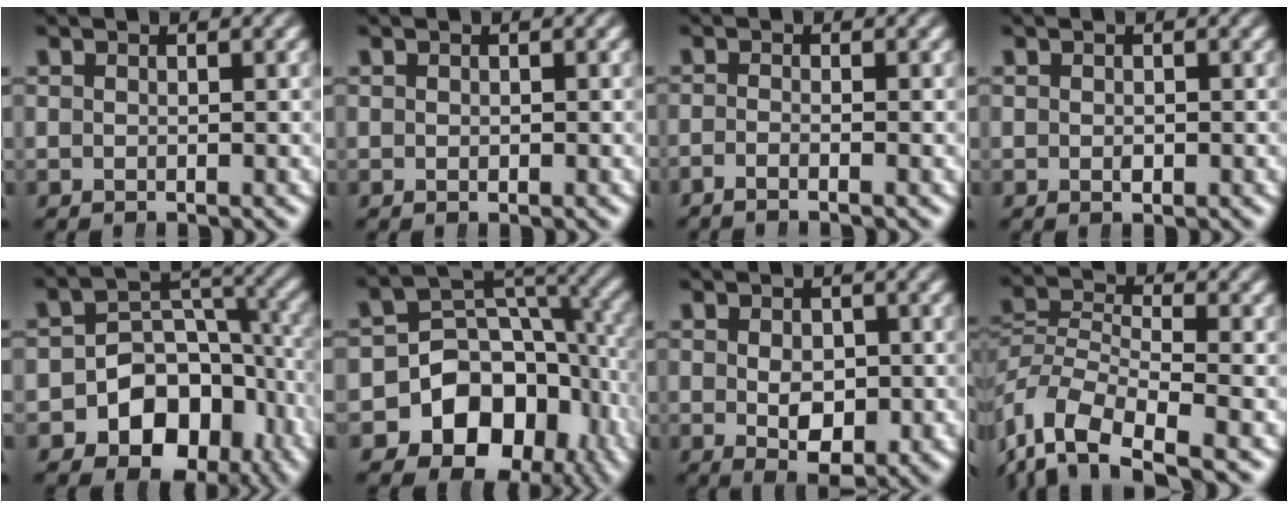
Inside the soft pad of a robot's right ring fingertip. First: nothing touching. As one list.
[{"total": 0.0}, {"total": 1.9, "force": [-1.6, 0.2, 1.1], "torque": [-0.024, -0.004, -0.030]}, {"total": 0.6, "force": [-0.2, 0.4, 0.4], "torque": [-0.010, -0.008, 0.000]}, {"total": 11.9, "force": [-4.0, 9.4, 6.1], "torque": [-0.115, -0.045, -0.049]}, {"total": 16.4, "force": [-4.5, 13.1, 8.8], "torque": [-0.175, -0.060, -0.057]}, {"total": 4.6, "force": [-1.2, 2.4, 3.8], "torque": [-0.062, -0.034, -0.001]}, {"total": 8.2, "force": [-3.0, 5.6, 5.2], "torque": [-0.132, -0.033, -0.041]}]